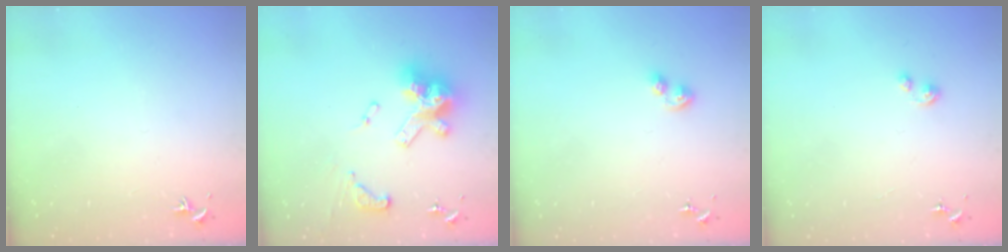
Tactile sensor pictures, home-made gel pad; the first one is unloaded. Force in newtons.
{"total": 18.4, "press": 18.3, "slide": 1.8}
{"total": 5.1, "press": 5.0, "slide": 0.8}
{"total": 2.5, "press": 2.5, "slide": 0.2}